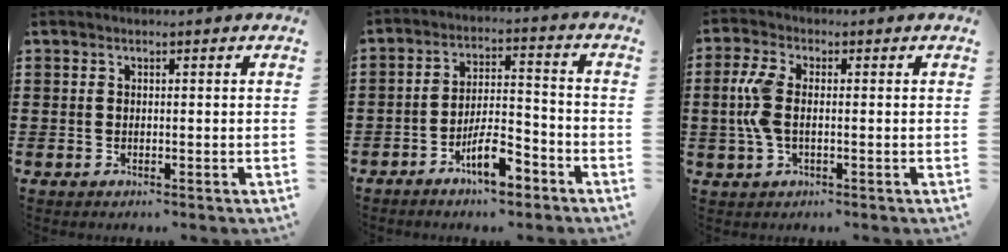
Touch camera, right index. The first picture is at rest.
{"total": 7.6, "force": [-4.8, 2.3, 5.4], "torque": [-0.099, 0.010, -0.086]}
{"total": 5.8, "force": [-0.2, 2.7, 5.1], "torque": [-0.129, -0.005, -0.011]}